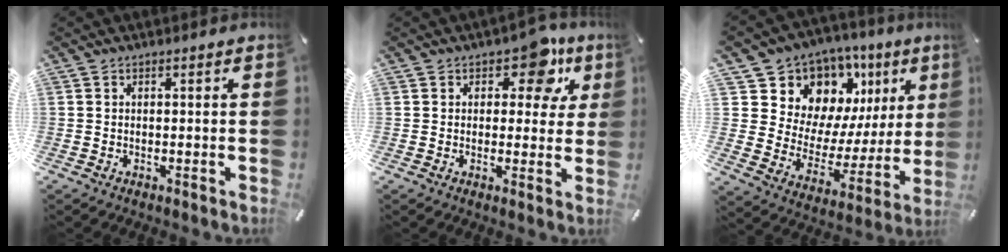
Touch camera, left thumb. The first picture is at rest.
{"total": 9.4, "force": [5.0, 5.5, 5.8], "torque": [-0.049, -0.032, 0.078]}
{"total": 11.5, "force": [8.1, 8.0, 1.9], "torque": [-0.018, -0.102, 0.144]}